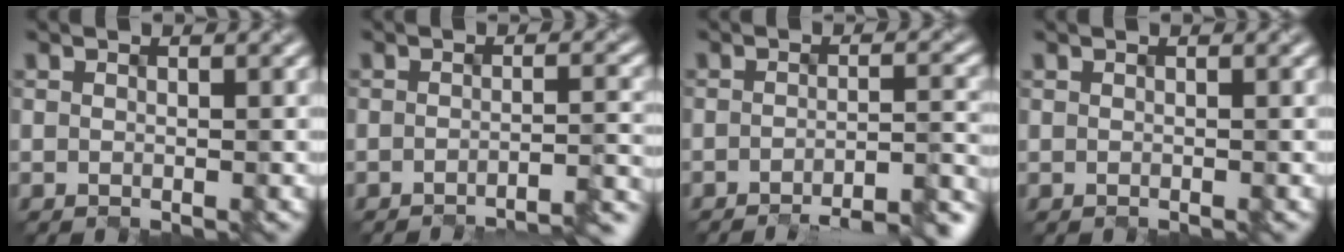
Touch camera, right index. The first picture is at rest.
{"total": 4.4, "force": [-3.5, 0.5, 2.6], "torque": [-0.023, 0.004, -0.050]}
{"total": 6.6, "force": [-5.1, 1.0, 4.1], "torque": [-0.047, 0.004, -0.063]}
{"total": 0.0}